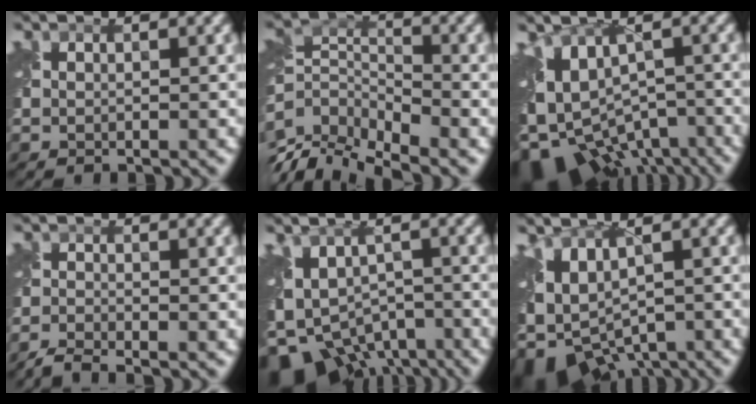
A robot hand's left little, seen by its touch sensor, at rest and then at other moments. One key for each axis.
{"total": 7.9, "fx": -4.8, "fy": 4.0, "fz": 4.8, "tx": -0.093, "ty": -0.008, "tz": -0.090}
{"total": 12.4, "fx": -5.8, "fy": 8.1, "fz": 7.4, "tx": -0.140, "ty": -0.021, "tz": -0.051}
{"total": 2.3, "fx": -2.2, "fy": 0.2, "fz": 0.7, "tx": -0.017, "ty": -0.009, "tz": -0.057}
{"total": 8.4, "fx": -4.8, "fy": 5.4, "fz": 4.2, "tx": -0.073, "ty": -0.012, "tz": -0.065}
{"total": 8.7, "fx": -3.9, "fy": 5.0, "fz": 5.9, "tx": -0.124, "ty": -0.027, "tz": -0.046}